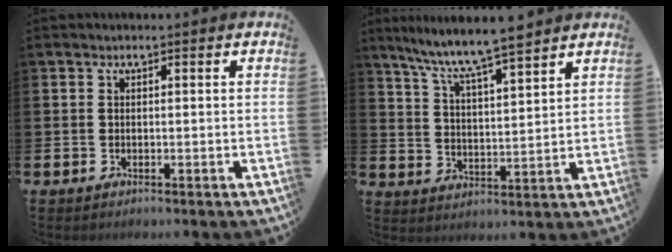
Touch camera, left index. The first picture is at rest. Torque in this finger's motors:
{"motor_torque": [0.15, -0.49, 0.46, 0.16]}